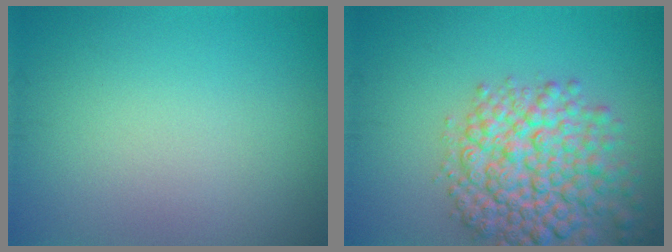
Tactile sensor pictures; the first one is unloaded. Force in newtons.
{"total": 8.3, "press": 8.3, "slide": 0.3}